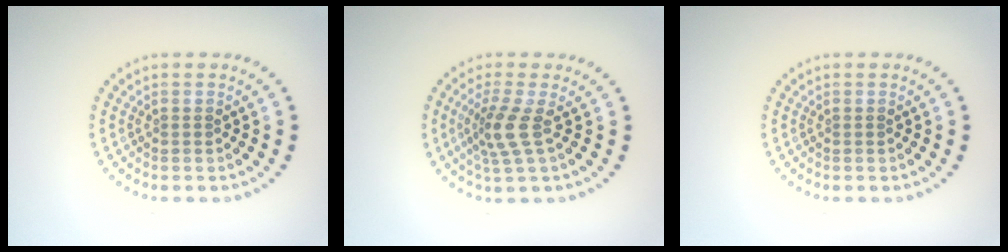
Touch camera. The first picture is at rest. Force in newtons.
{"total": 2.9, "press": 2.1, "slide": 2.1}
{"total": 0.0}